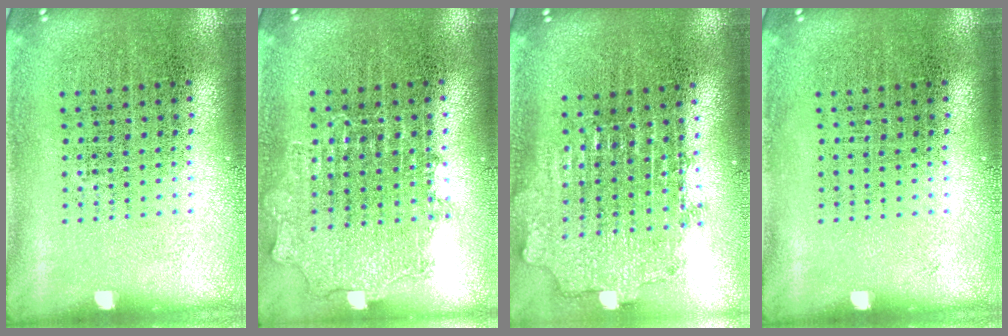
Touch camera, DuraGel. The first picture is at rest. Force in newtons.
{"total": 1.0, "press": 1.0, "slide": 0.2}
{"total": 2.0, "press": 1.5, "slide": 1.3}
{"total": 0.0}